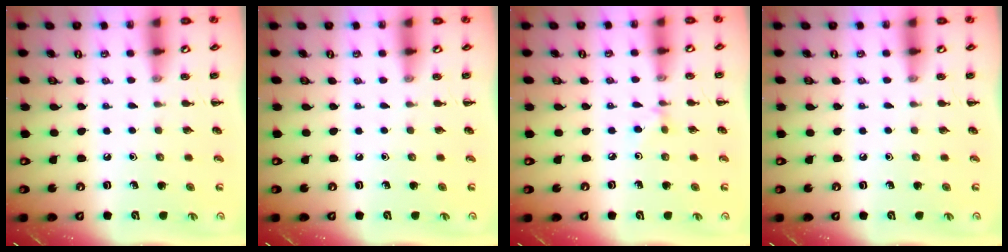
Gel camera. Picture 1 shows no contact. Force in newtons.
{"total": 0.0}
{"total": 2.8, "press": 2.6, "slide": 0.9}
{"total": 0.0}